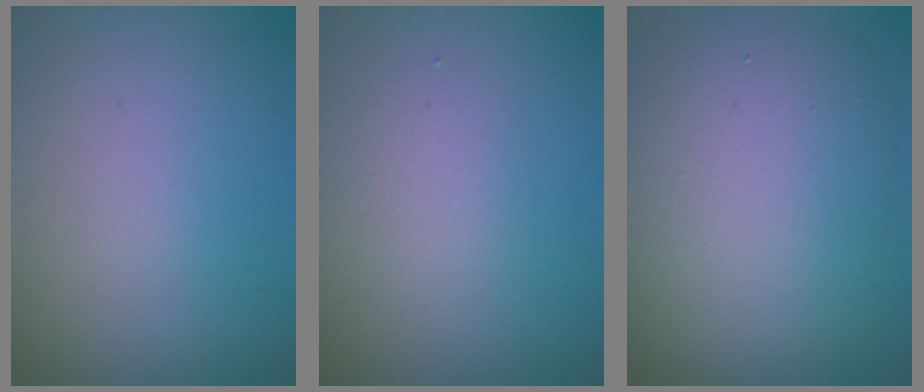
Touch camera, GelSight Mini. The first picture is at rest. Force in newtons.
{"total": 1.8, "press": 1.8, "slide": 0.1}
{"total": 10.2, "press": 10.2, "slide": 0.9}